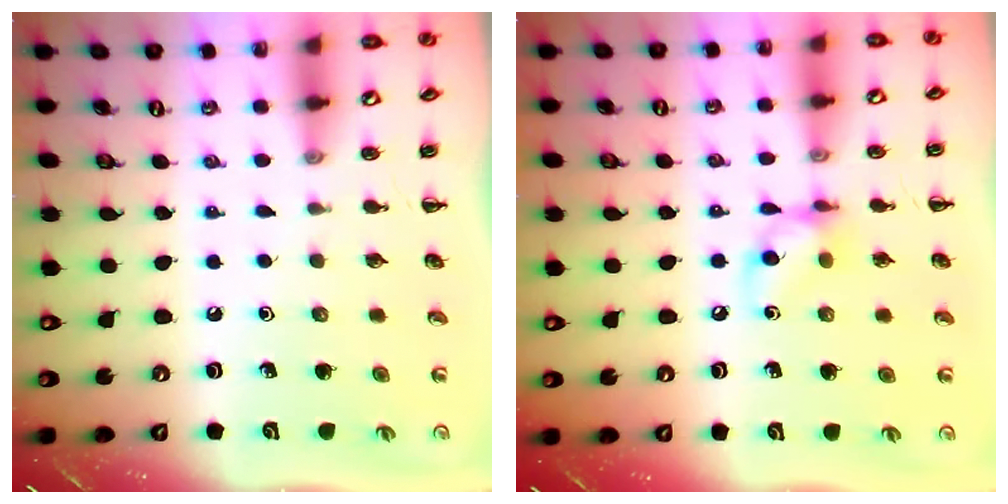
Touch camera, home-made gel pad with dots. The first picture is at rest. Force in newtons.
{"total": 7.8, "press": 7.7, "slide": 0.9}